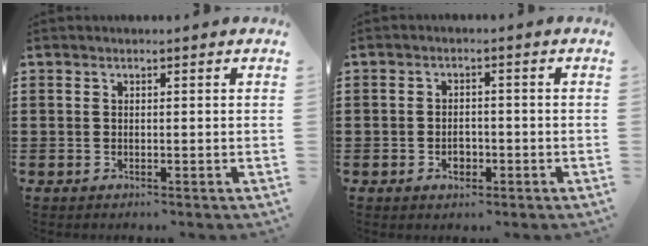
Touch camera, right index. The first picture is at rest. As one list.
[{"total": 2.4, "force": [-1.0, 1.6, 1.5], "torque": [-0.023, -0.003, -0.021]}]